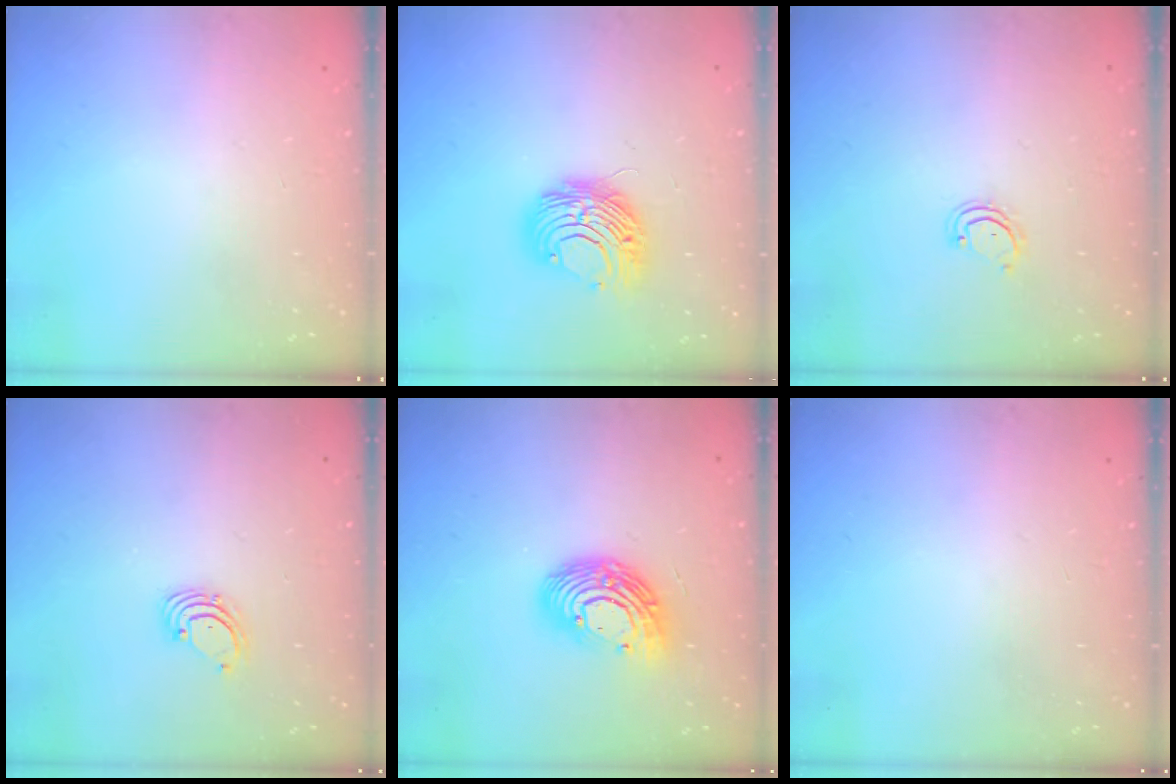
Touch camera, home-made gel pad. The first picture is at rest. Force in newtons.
{"total": 8.9, "press": 8.9, "slide": 0.1}
{"total": 2.9, "press": 2.9, "slide": 0.3}
{"total": 1.6, "press": 1.6, "slide": 0.1}
{"total": 13.9, "press": 13.8, "slide": 1.1}
{"total": 0.0}